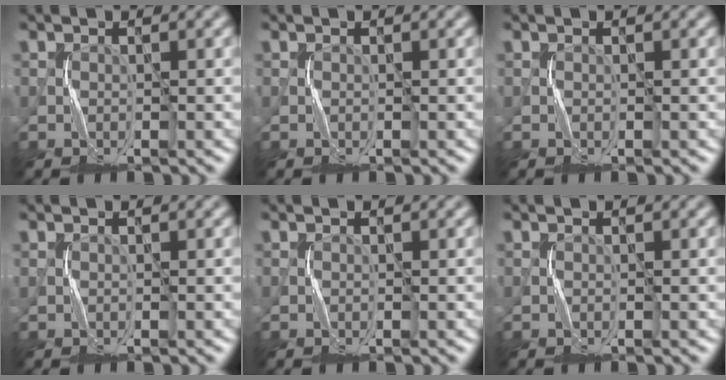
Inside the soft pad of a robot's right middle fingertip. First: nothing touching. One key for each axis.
{"total": 0.0}
{"total": 0.0}
{"total": 0.0}
{"total": 0.0}
{"total": 0.0}